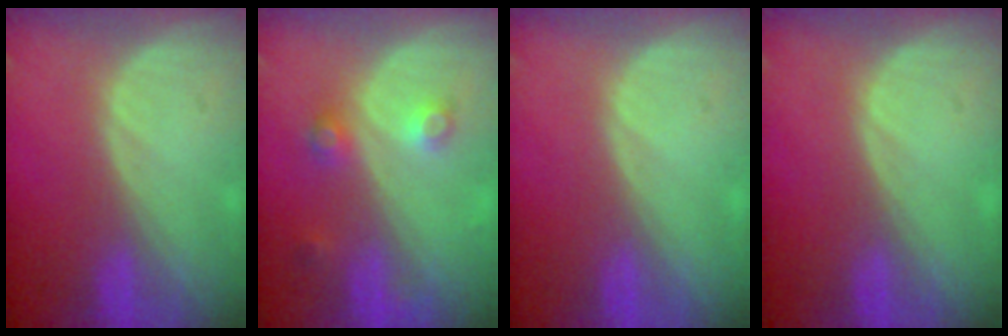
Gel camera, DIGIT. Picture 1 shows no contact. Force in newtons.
{"total": 3.8, "press": 3.5, "slide": 1.4}
{"total": 0.0}
{"total": 0.0}